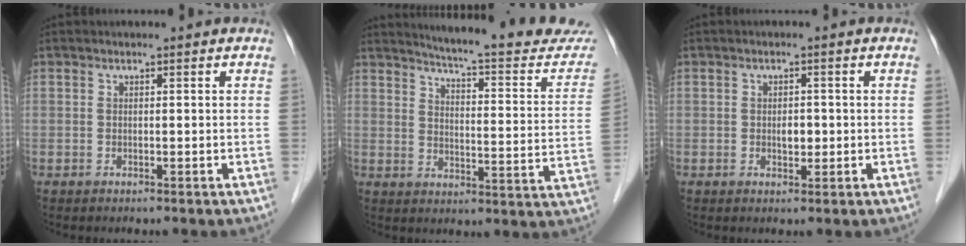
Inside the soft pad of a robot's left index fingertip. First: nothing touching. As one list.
[{"total": 20.9, "force": [19.7, 1.2, 7.0], "torque": [-0.091, -0.085, 0.234]}, {"total": 1.9, "force": [-0.2, 1.1, 1.5], "torque": [-0.024, 0.001, -0.001]}]